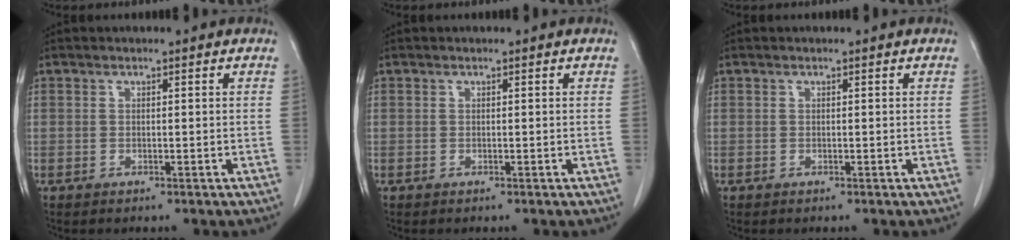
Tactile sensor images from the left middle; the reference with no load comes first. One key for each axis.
{"total": 0.0}
{"total": 0.0}